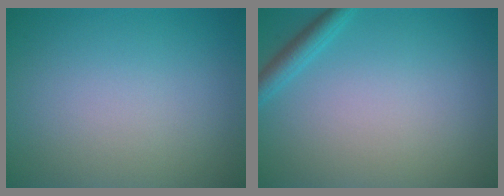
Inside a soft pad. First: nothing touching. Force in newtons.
{"total": 1.9, "press": 1.9, "slide": 0.1}